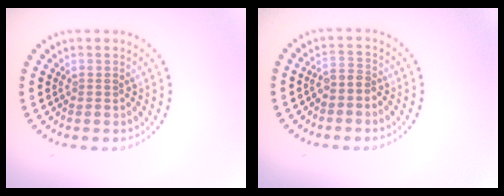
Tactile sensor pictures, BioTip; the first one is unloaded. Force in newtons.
{"total": 1.7, "press": 1.4, "slide": 1.0}